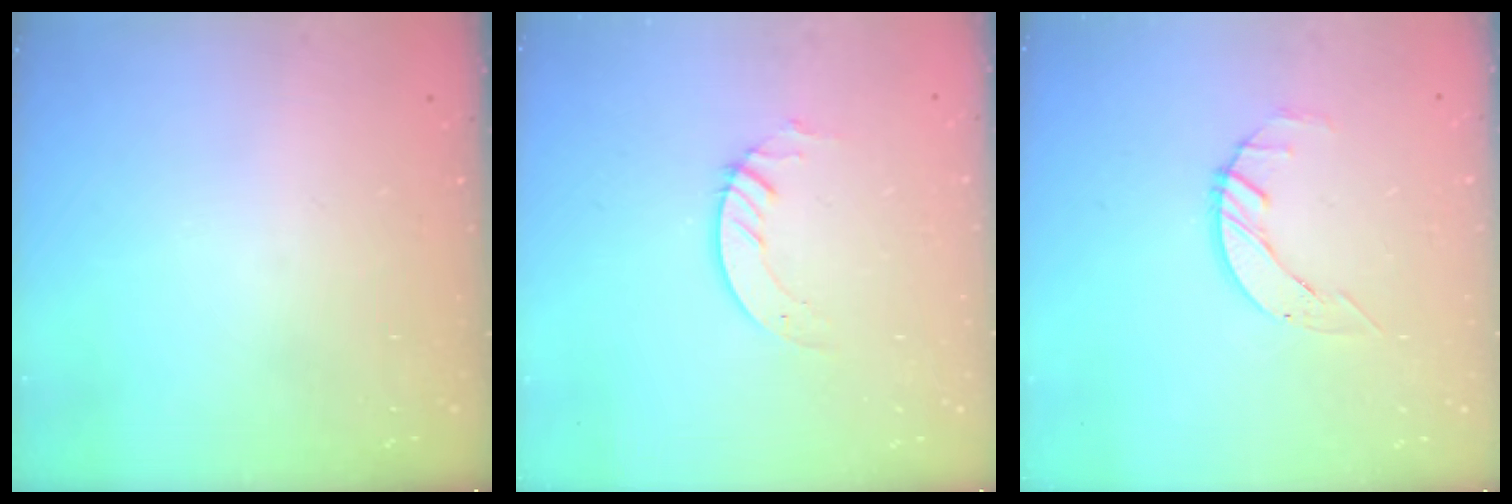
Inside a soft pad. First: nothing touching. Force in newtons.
{"total": 2.7, "press": 2.7, "slide": 0.2}
{"total": 2.7, "press": 2.7, "slide": 0.3}